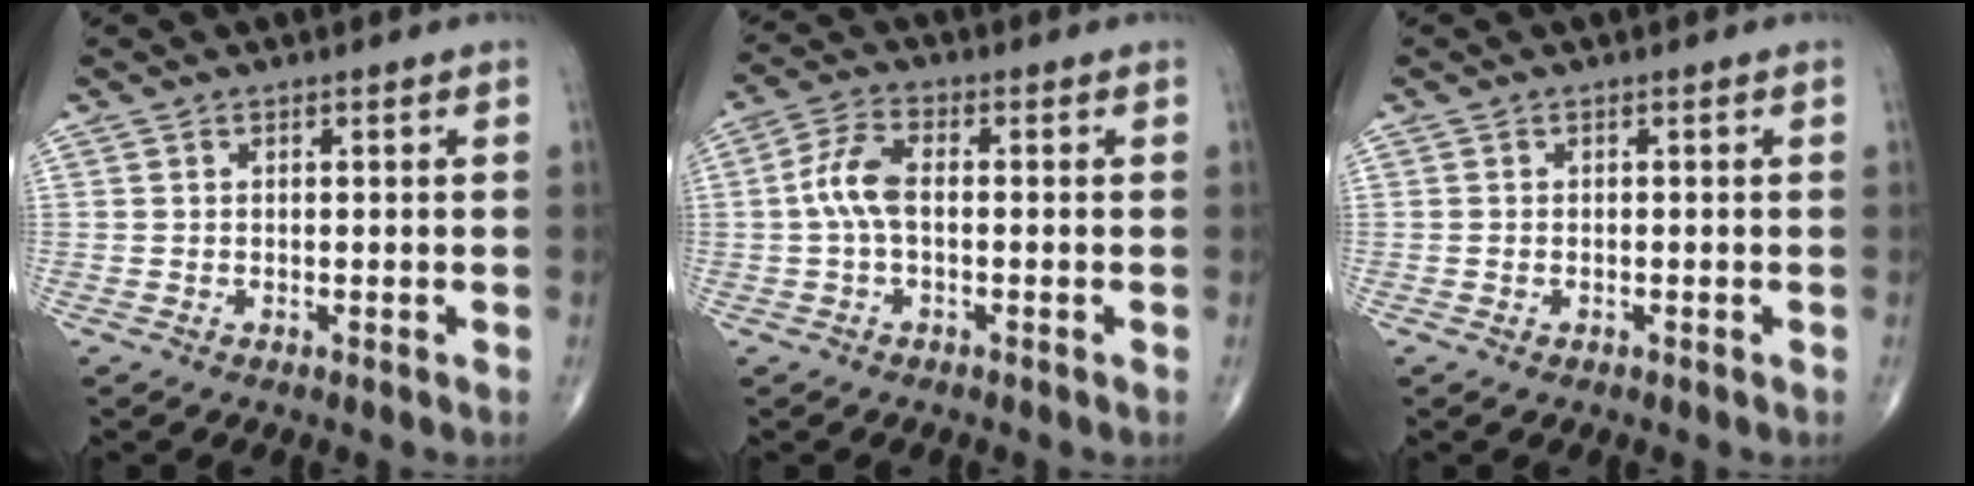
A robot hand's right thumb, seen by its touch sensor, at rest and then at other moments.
{"total": 6.1, "force": [-0.3, 2.9, 5.4], "torque": [-0.121, 0.019, -0.014]}
{"total": 0.5, "force": [-0.2, 0.4, 0.2], "torque": [-0.005, 0.002, -0.002]}